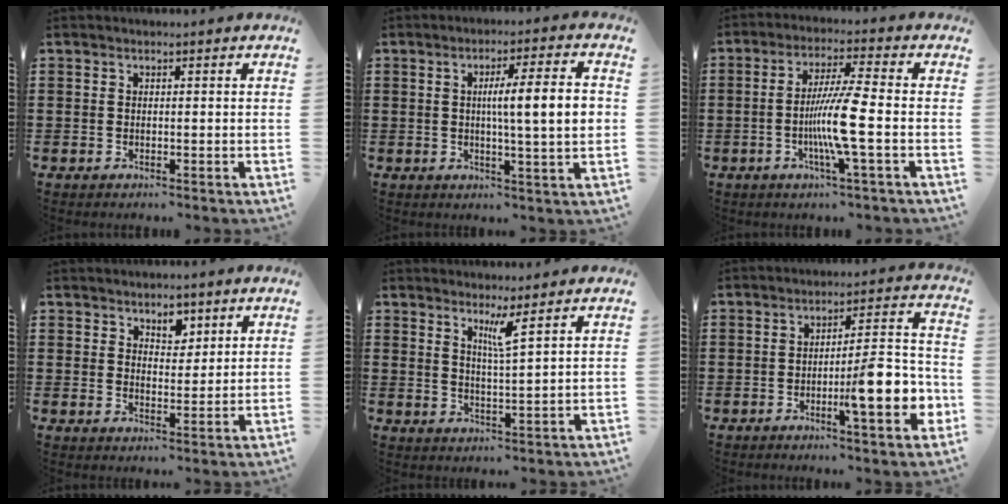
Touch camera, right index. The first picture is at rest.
{"total": 9.0, "force": [0.9, 0.9, 8.9], "torque": [-0.146, -0.002, 0.004]}
{"total": 8.5, "force": [-2.1, -0.2, 8.2], "torque": [-0.162, -0.019, -0.046]}
{"total": 3.6, "force": [2.6, 2.1, 1.3], "torque": [-0.027, 0.007, 0.047]}
{"total": 3.5, "force": [2.4, -0.5, 2.6], "torque": [-0.049, -0.008, 0.039]}
{"total": 10.4, "force": [-3.8, 1.7, 9.6], "torque": [-0.130, -0.007, -0.068]}